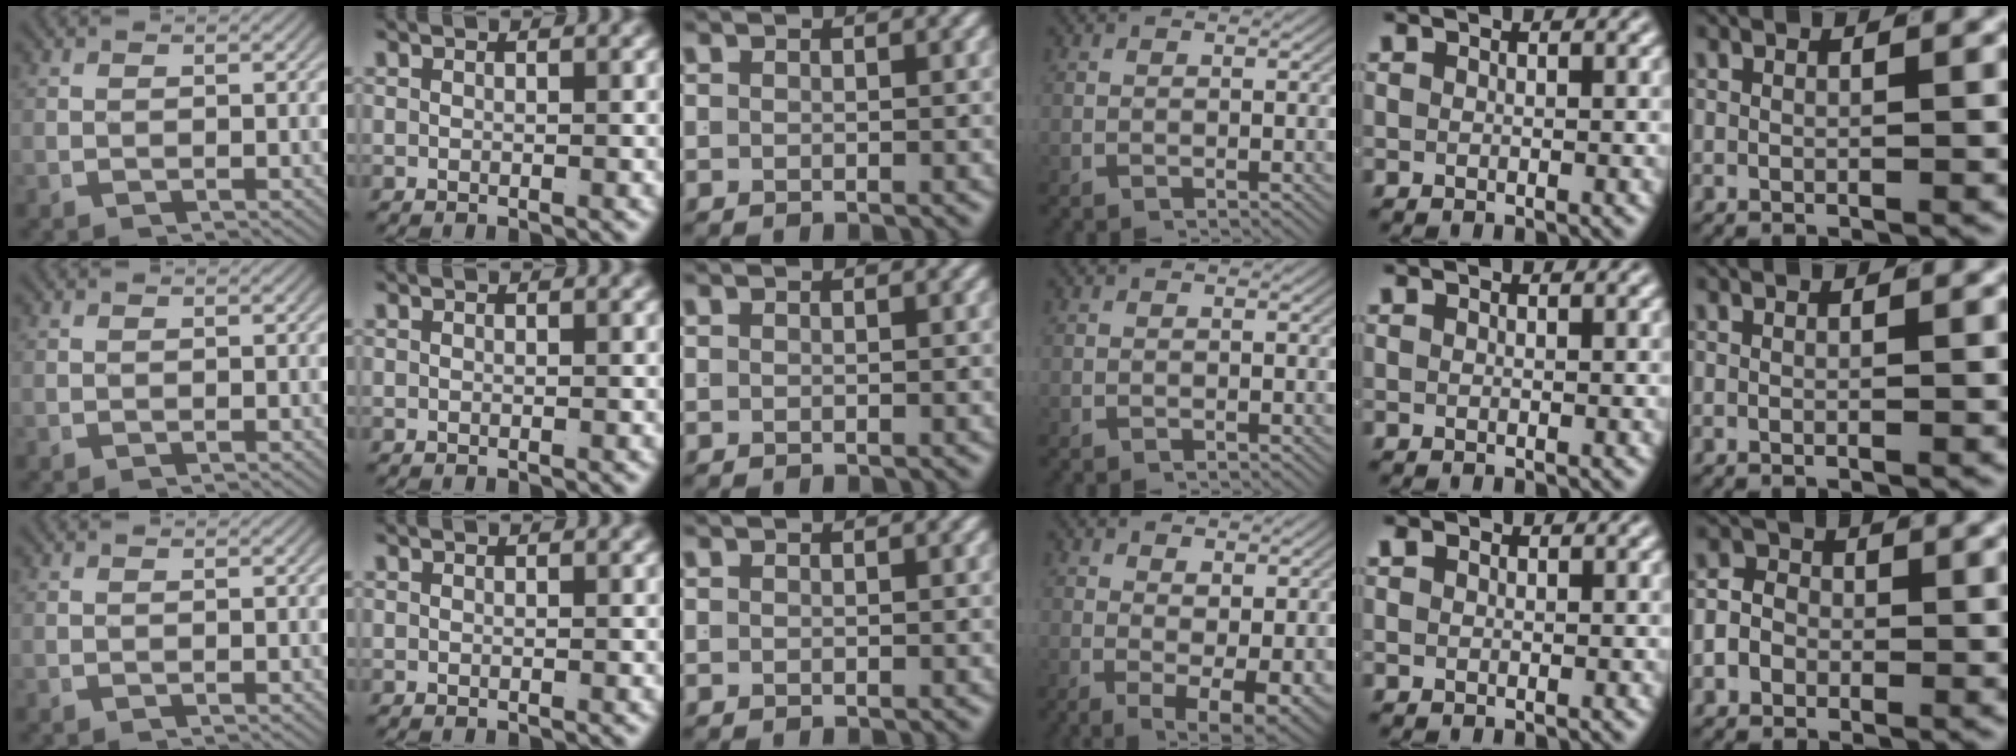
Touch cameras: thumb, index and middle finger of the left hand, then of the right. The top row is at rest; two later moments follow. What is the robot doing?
{"motion": "lift_and_place", "object": "shirt"}